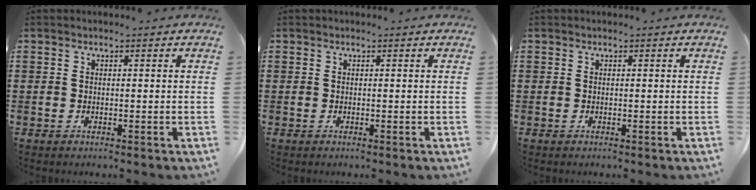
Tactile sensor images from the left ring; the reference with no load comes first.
{"total": 0.0}
{"total": 0.0}